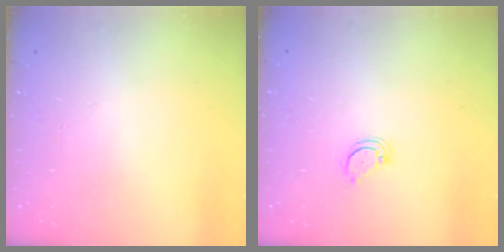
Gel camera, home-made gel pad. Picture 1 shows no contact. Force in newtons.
{"total": 2.1, "press": 2.1, "slide": 0.1}